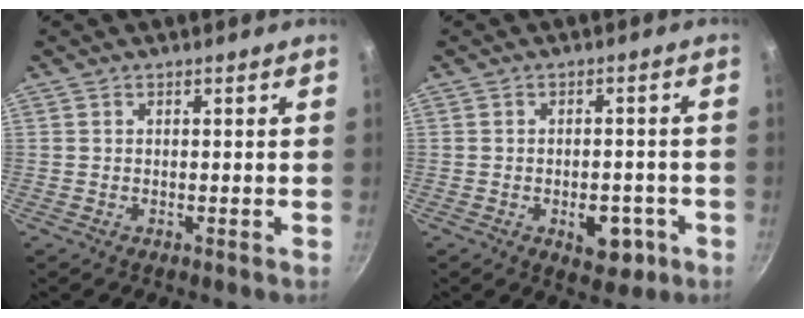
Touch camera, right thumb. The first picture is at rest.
{"total": 6.8, "force": [-2.5, 4.1, 4.7], "torque": [-0.033, 0.013, -0.024]}